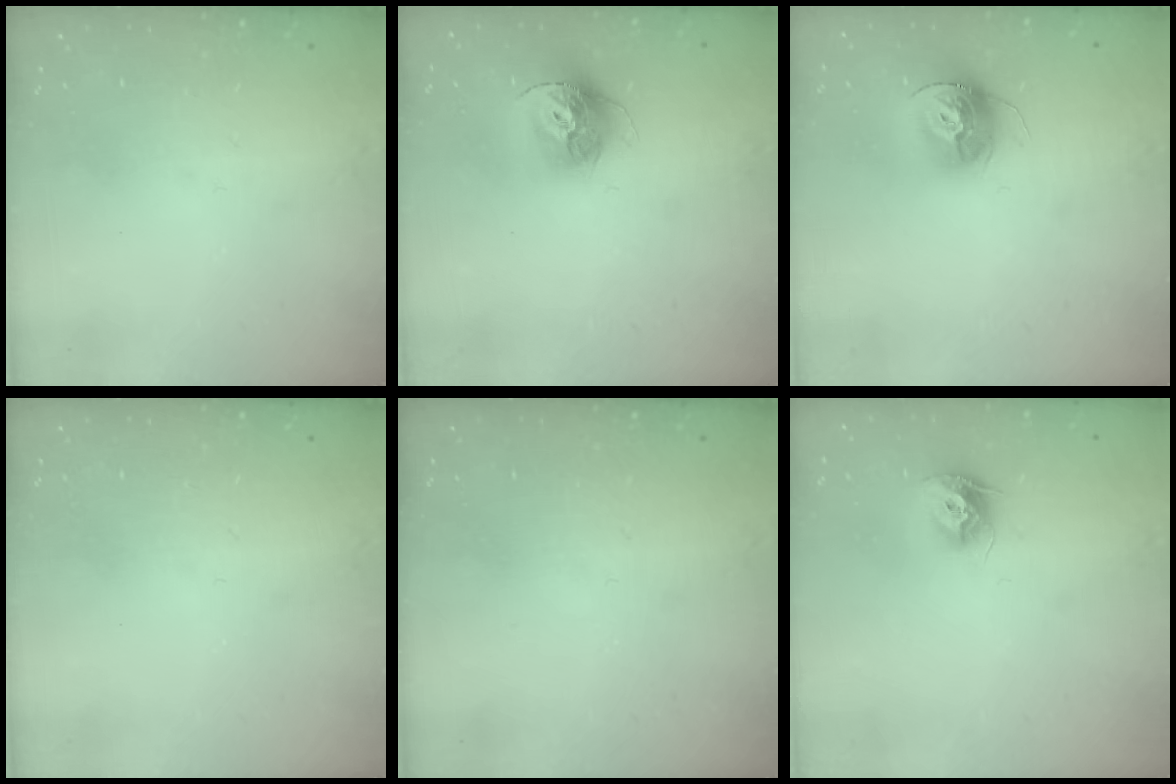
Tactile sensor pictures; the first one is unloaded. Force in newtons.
{"total": 13.8, "press": 13.8, "slide": 1.3}
{"total": 12.7, "press": 12.7, "slide": 1.0}
{"total": 0.0}
{"total": 0.0}
{"total": 9.1, "press": 9.1, "slide": 0.3}